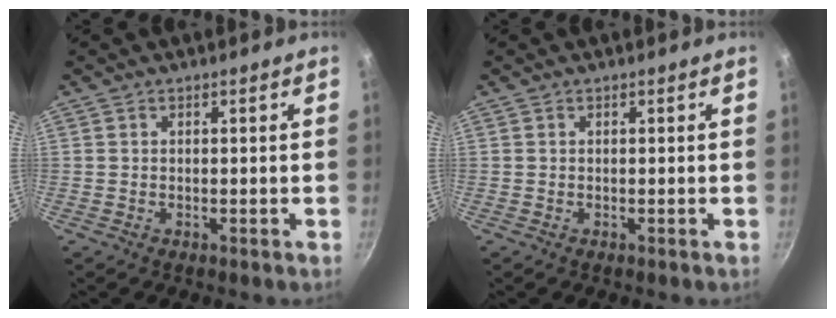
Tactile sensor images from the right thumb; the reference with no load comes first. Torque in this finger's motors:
{"motor_torque": [0.00, 0.00, 0.00, 0.00, 0.00]}